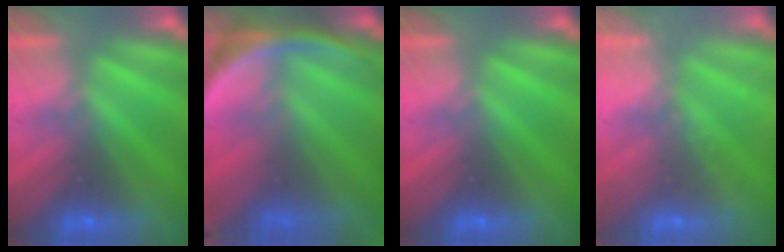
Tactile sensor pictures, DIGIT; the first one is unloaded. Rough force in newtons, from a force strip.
{"total": 8.4}
{"total": 0.0}
{"total": 1.9}